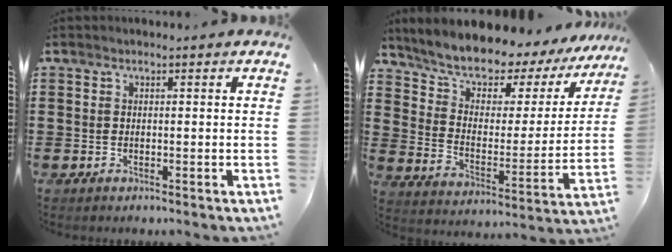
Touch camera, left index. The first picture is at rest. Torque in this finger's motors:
{"motor_torque": [2.14, 0.00, 1.05, 0.21]}